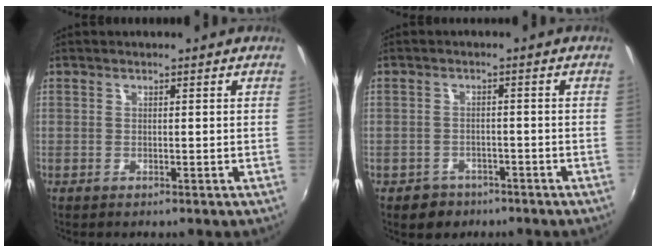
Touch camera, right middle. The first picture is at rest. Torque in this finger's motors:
{"motor_torque": [0.37, -0.38, -0.01, 0.00]}